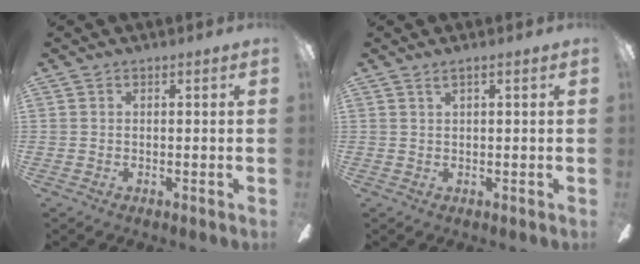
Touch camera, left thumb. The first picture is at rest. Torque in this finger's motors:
{"motor_torque": [0.18, 0.09, -0.06, -0.02, -0.01]}